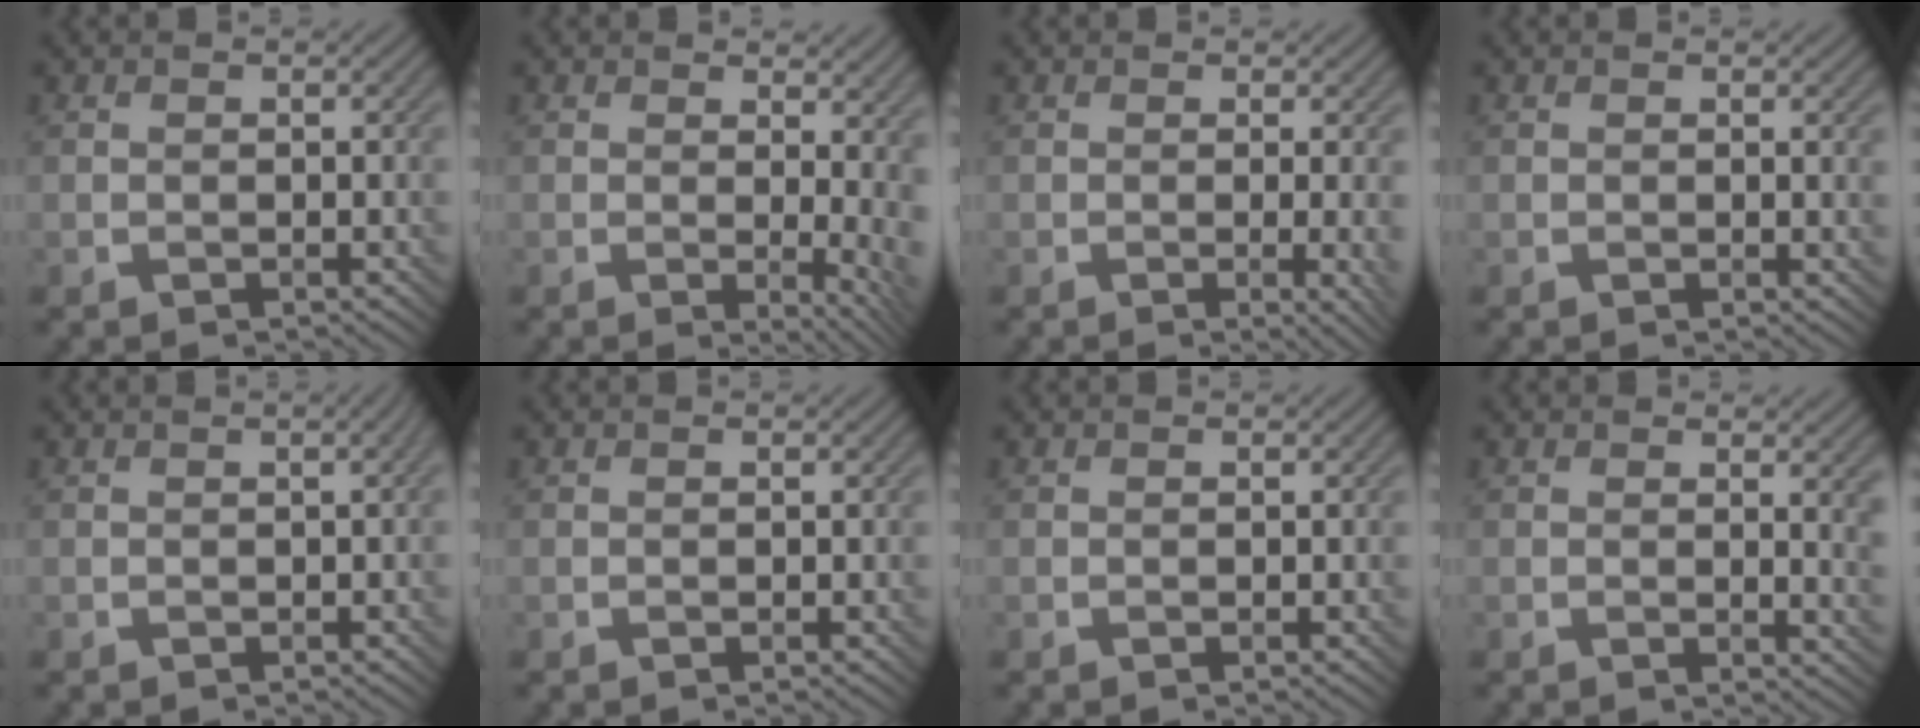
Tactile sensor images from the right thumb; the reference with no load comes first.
{"total": 6.4, "force": [0.9, 2.0, 6.0], "torque": [-0.075, -0.008, 0.013]}
{"total": 3.4, "force": [-0.4, 0.7, 3.4], "torque": [-0.052, -0.003, -0.008]}
{"total": 0.9, "force": [0.3, 0.1, 0.9], "torque": [-0.012, -0.004, 0.002]}
{"total": 1.6, "force": [0.4, 0.2, 1.5], "torque": [-0.020, 0.006, 0.000]}
{"total": 0.0}
{"total": 0.0}
{"total": 3.1, "force": [1.0, 0.6, 2.9], "torque": [-0.044, -0.003, 0.016]}